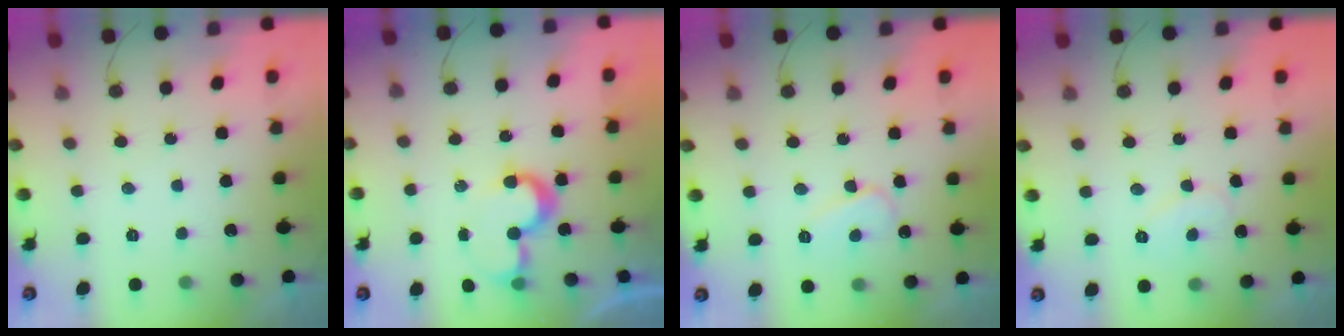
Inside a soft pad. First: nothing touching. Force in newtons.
{"total": 7.8, "press": 7.3, "slide": 2.8}
{"total": 7.2, "press": 7.2, "slide": 0.7}
{"total": 6.9, "press": 6.9, "slide": 0.4}